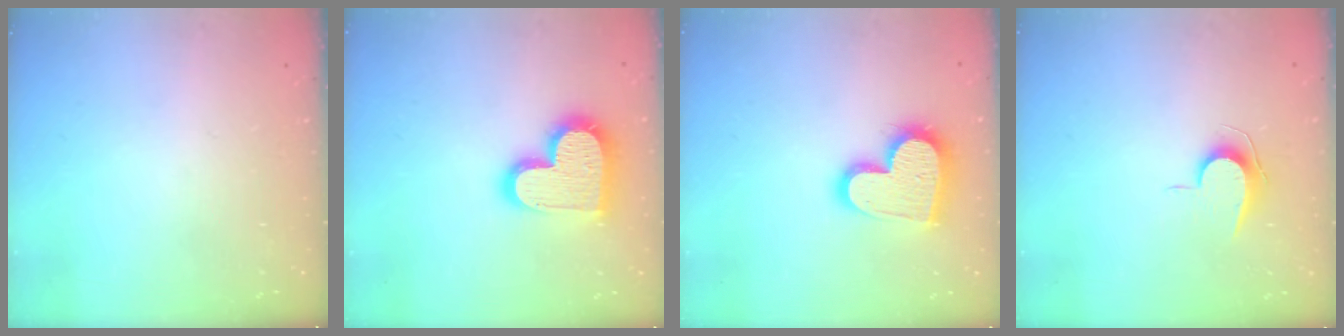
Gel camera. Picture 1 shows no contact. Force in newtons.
{"total": 17.5, "press": 17.4, "slide": 1.3}
{"total": 16.7, "press": 16.7, "slide": 1.0}
{"total": 6.8, "press": 6.8, "slide": 0.7}